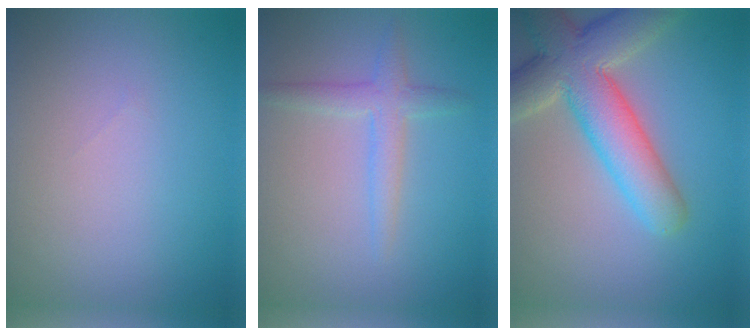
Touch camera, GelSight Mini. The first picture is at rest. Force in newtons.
{"total": 2.3, "press": 2.3, "slide": 0.1}
{"total": 8.2, "press": 8.1, "slide": 0.7}